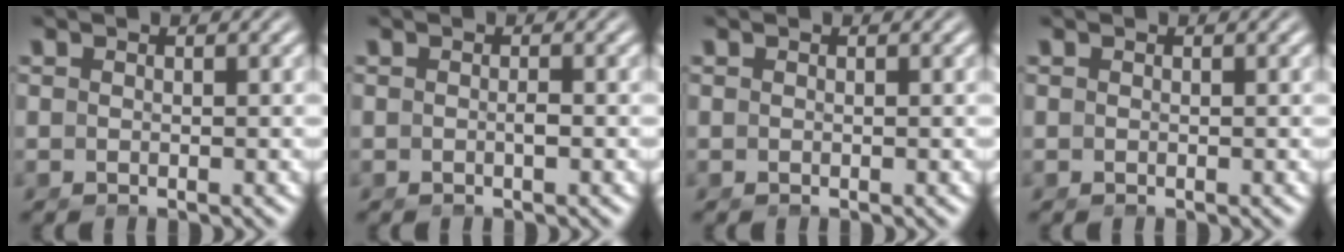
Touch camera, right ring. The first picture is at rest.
{"total": 0.5, "force": [-0.3, -0.1, 0.4], "torque": [-0.006, 0.001, -0.006]}
{"total": 0.0}
{"total": 0.0}